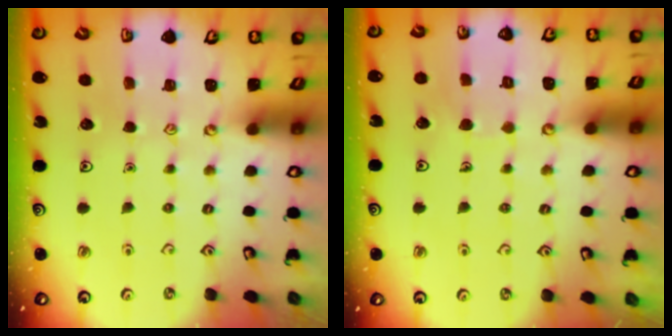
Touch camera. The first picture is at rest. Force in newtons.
{"total": 4.4, "press": 4.3, "slide": 0.3}